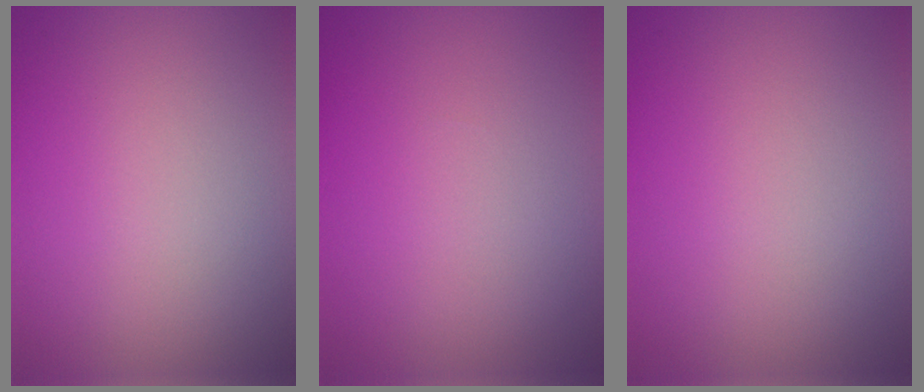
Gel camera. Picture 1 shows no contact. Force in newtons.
{"total": 0.0}
{"total": 0.0}